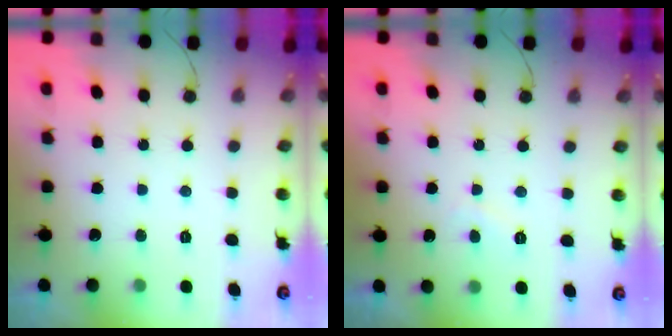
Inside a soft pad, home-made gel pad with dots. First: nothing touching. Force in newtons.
{"total": 1.4, "press": 1.3, "slide": 0.5}